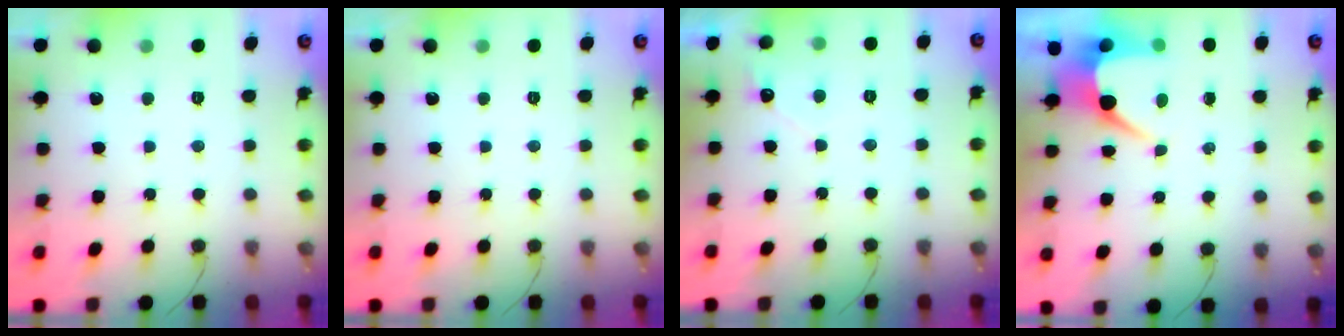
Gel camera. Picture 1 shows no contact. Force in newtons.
{"total": 0.0}
{"total": 3.7, "press": 3.7, "slide": 0.2}
{"total": 6.7, "press": 6.7, "slide": 0.3}